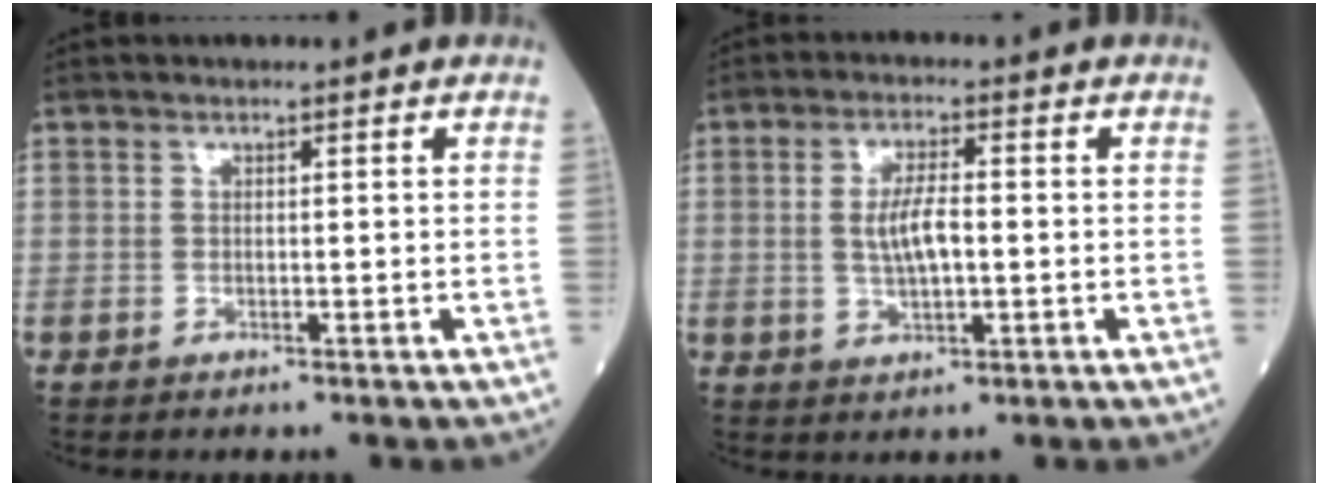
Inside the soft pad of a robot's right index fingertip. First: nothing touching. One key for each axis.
{"total": 5.4, "fx": 0.0, "fy": 1.6, "fz": 5.2, "tx": -0.104, "ty": 0.004, "tz": 0.002}